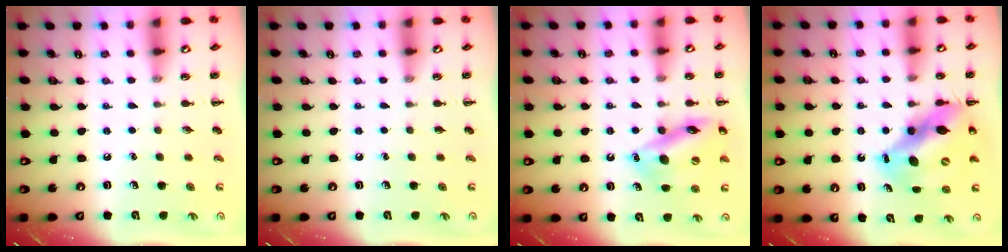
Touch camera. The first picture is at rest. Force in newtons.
{"total": 0.0}
{"total": 16.1, "press": 16.0, "slide": 1.9}
{"total": 13.4, "press": 12.9, "slide": 3.8}